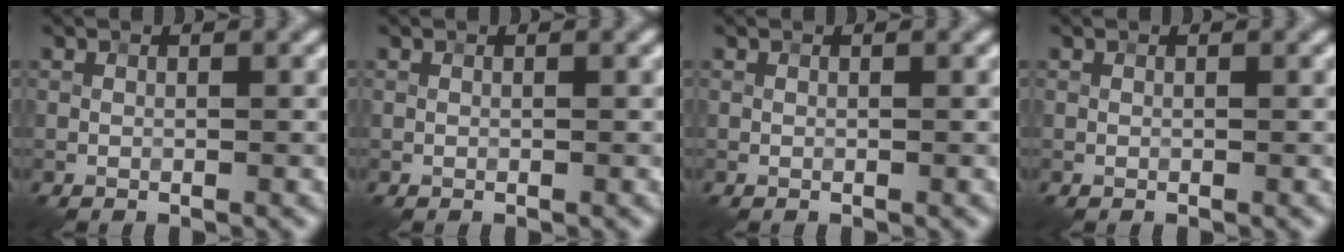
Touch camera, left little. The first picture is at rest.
{"total": 0.0}
{"total": 0.0}
{"total": 0.0}